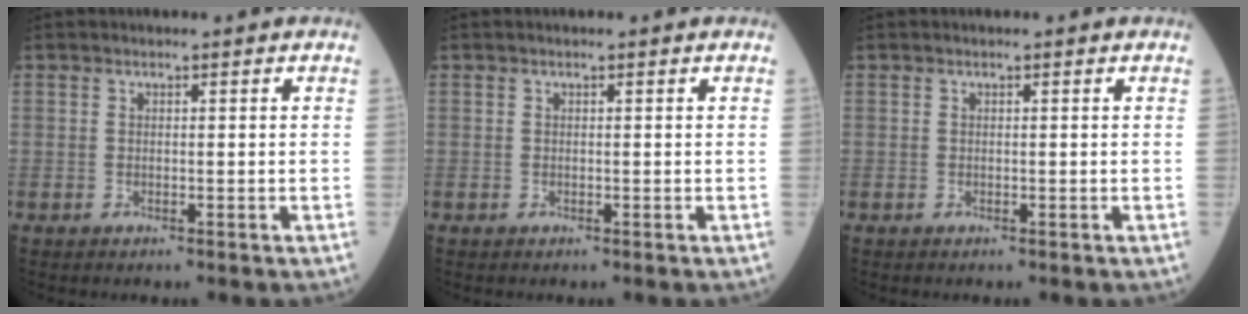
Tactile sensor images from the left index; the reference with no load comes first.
{"total": 0.0}
{"total": 0.0}